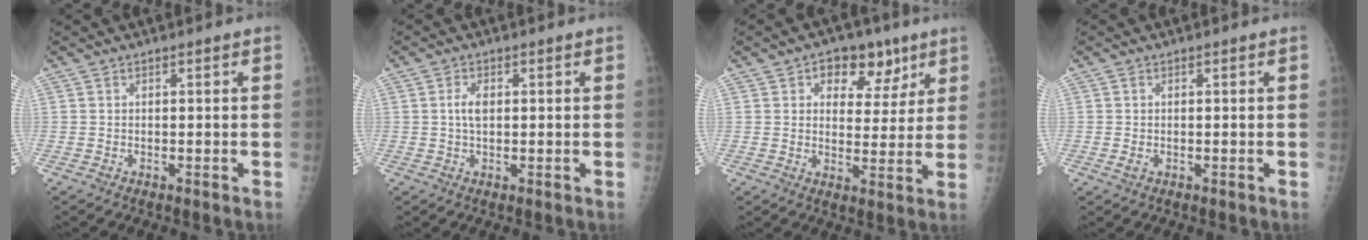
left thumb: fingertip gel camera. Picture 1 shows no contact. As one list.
[{"total": 2.8, "force": [0.3, 1.6, 2.3], "torque": [-0.044, 0.003, 0.004]}, {"total": 9.7, "force": [5.0, 6.4, 5.4], "torque": [-0.030, -0.016, 0.068]}, {"total": 1.3, "force": [-0.4, 0.8, 1.0], "torque": [-0.021, 0.004, -0.008]}]